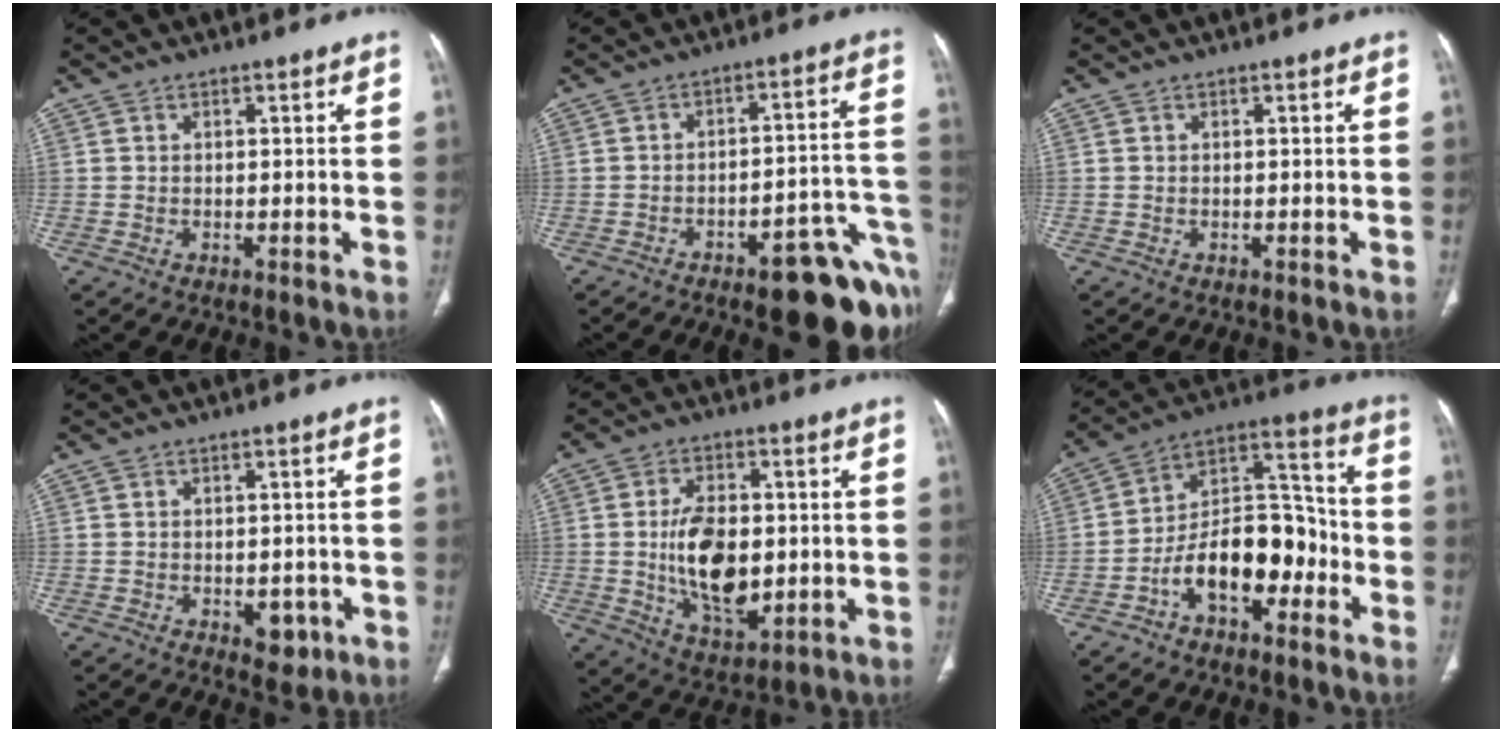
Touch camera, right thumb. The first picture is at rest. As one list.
[{"total": 16.3, "force": [-10.1, 5.1, 11.8], "torque": [-0.075, 0.079, -0.131]}, {"total": 0.0}, {"total": 4.1, "force": [-1.5, 2.6, 2.8], "torque": [-0.016, 0.003, -0.011]}, {"total": 14.1, "force": [-0.5, 8.2, 11.5], "torque": [-0.174, -0.011, 0.003]}, {"total": 16.3, "force": [-6.0, 9.4, 11.9], "torque": [-0.159, 0.070, -0.104]}]